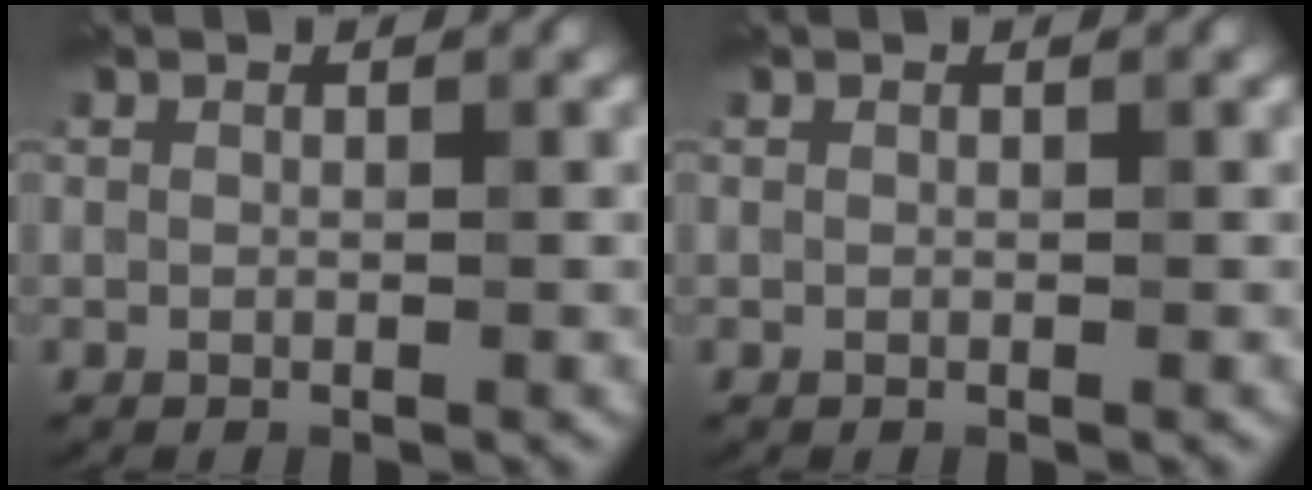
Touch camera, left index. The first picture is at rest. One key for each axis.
{"total": 0.0}